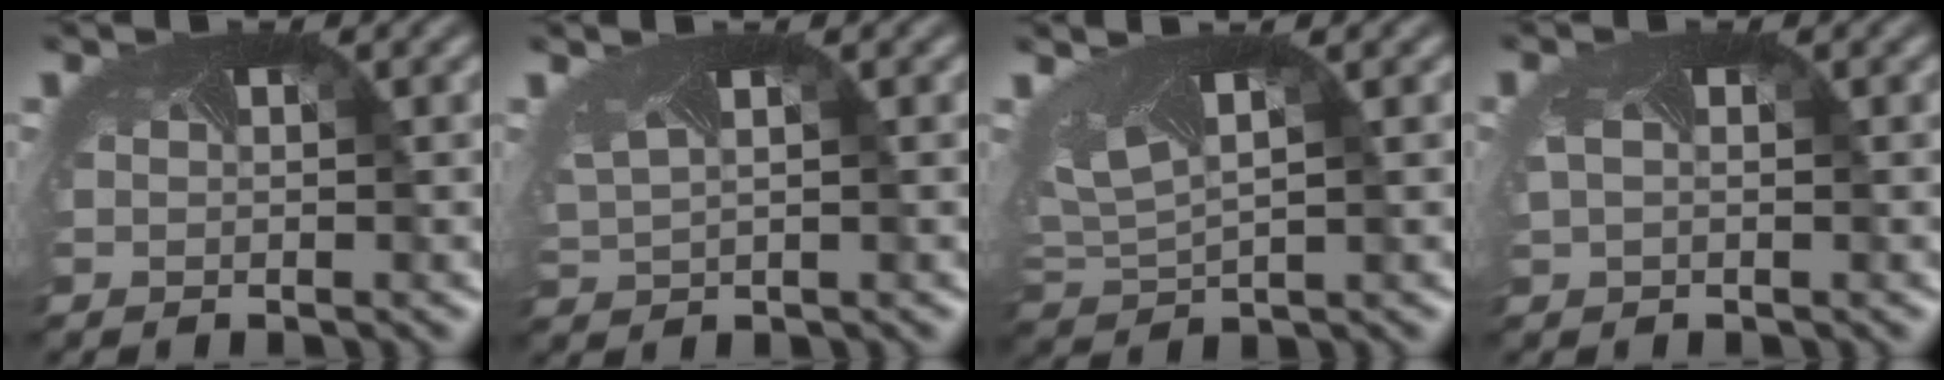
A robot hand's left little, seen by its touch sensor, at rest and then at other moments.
{"total": 2.0, "force": [1.4, 0.8, 1.2], "torque": [-0.048, 0.002, 0.043]}
{"total": 4.5, "force": [1.8, 2.4, 3.4], "torque": [-0.084, 0.009, 0.049]}
{"total": 1.0, "force": [0.0, 0.7, 0.6], "torque": [-0.033, -0.001, 0.015]}